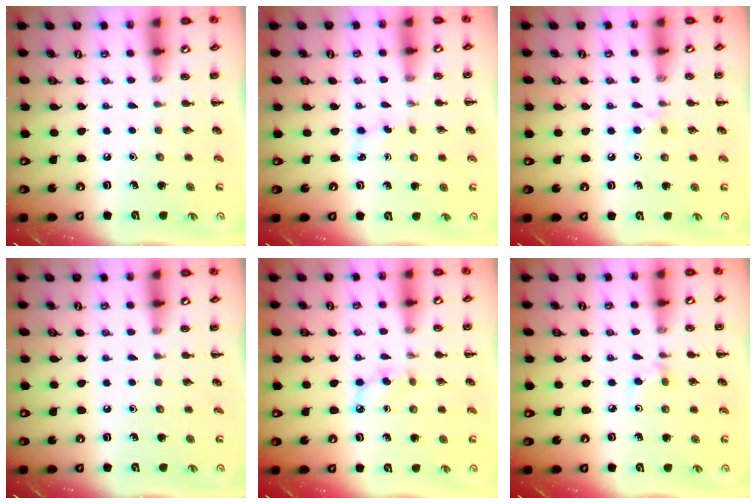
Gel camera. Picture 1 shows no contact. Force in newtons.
{"total": 2.6, "press": 2.5, "slide": 0.8}
{"total": 3.9, "press": 3.6, "slide": 1.4}
{"total": 0.0}
{"total": 5.1, "press": 4.9, "slide": 1.3}
{"total": 4.4, "press": 4.2, "slide": 1.5}